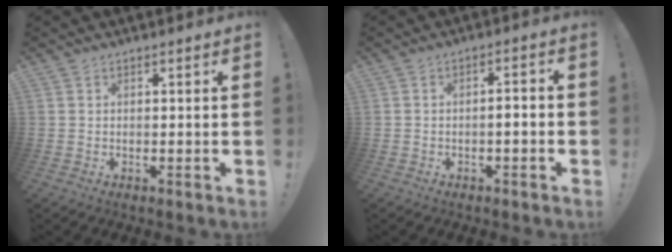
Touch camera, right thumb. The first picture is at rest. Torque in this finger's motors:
{"motor_torque": [0.20, -0.22, -0.25, 0.27, 0.11]}